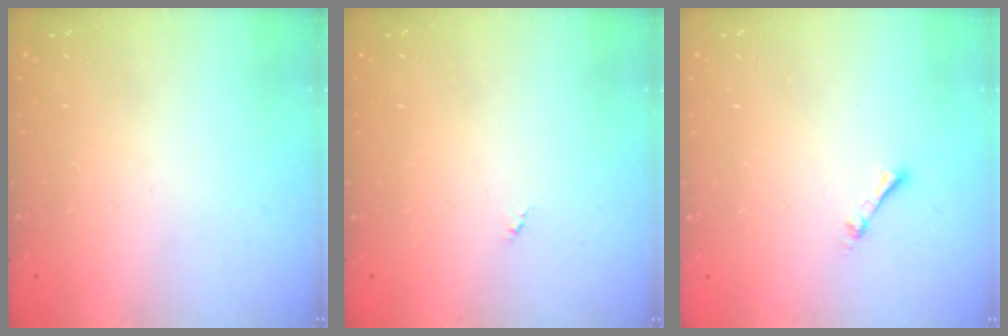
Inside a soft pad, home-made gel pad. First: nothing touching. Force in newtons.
{"total": 0.0}
{"total": 1.9, "press": 1.9, "slide": 0.3}